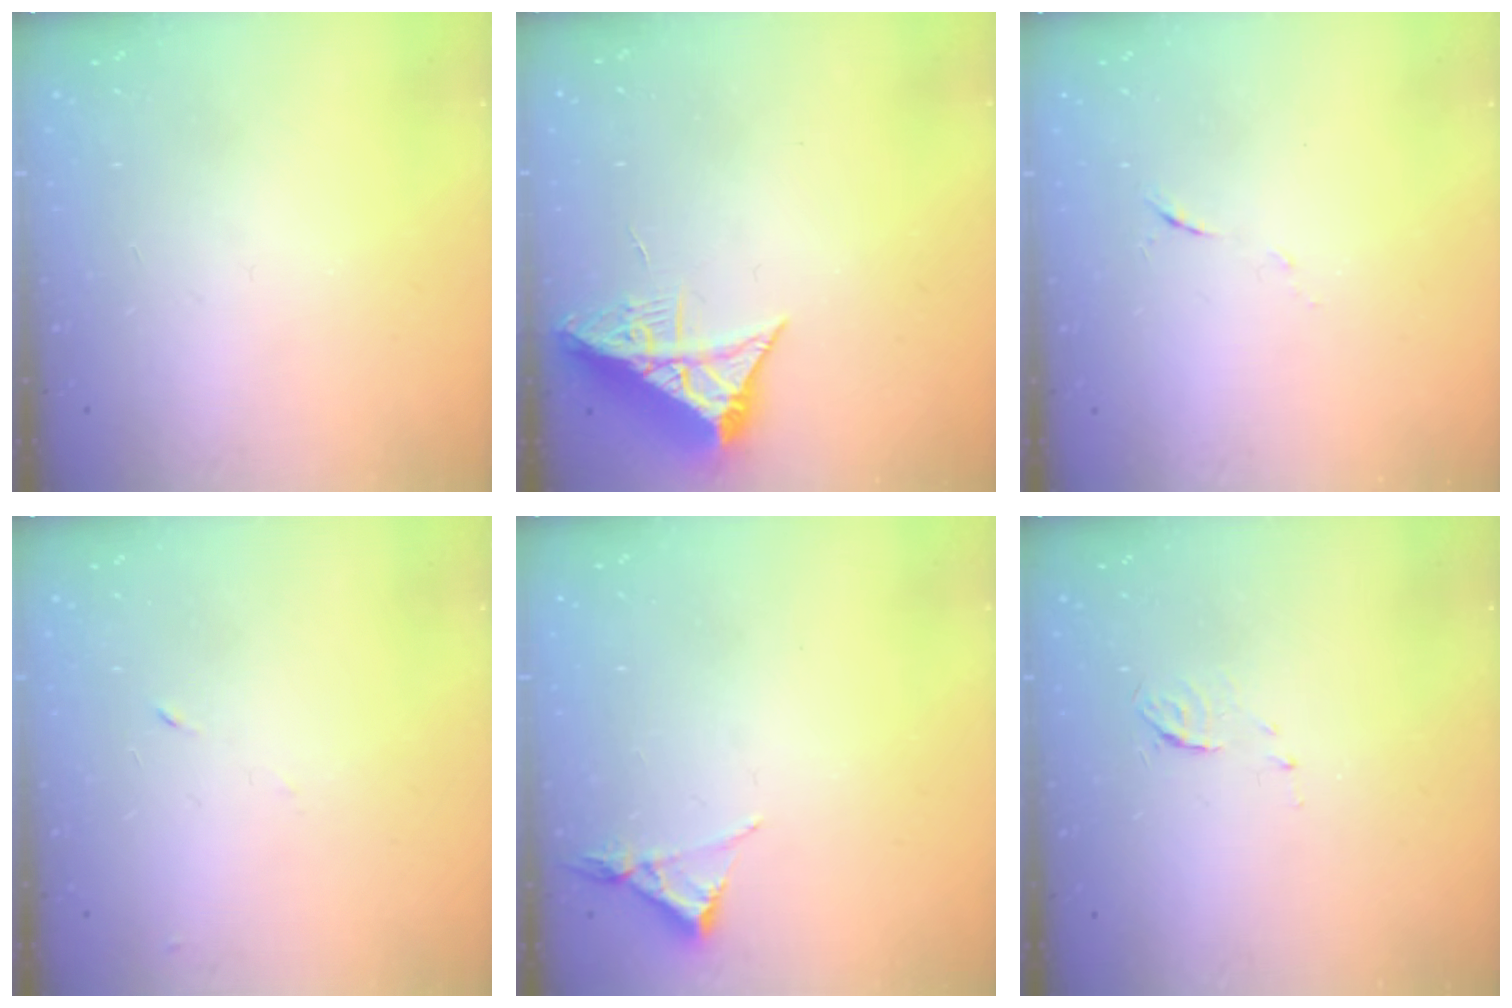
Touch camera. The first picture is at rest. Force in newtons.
{"total": 8.4, "press": 8.4, "slide": 0.5}
{"total": 5.2, "press": 5.1, "slide": 1.2}
{"total": 5.2, "press": 5.1, "slide": 0.6}
{"total": 3.4, "press": 3.4, "slide": 0.5}
{"total": 4.1, "press": 4.1, "slide": 0.2}